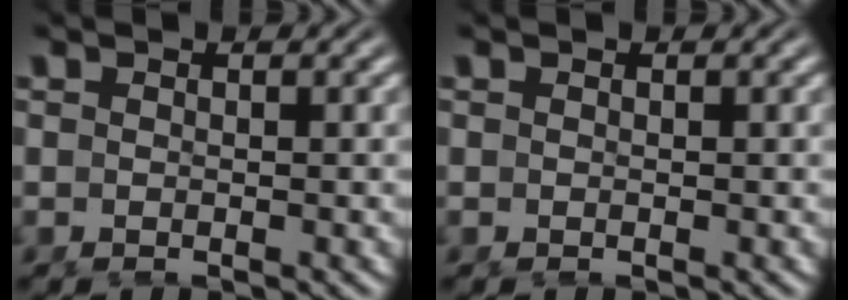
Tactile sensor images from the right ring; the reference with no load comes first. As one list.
[{"total": 0.0}]